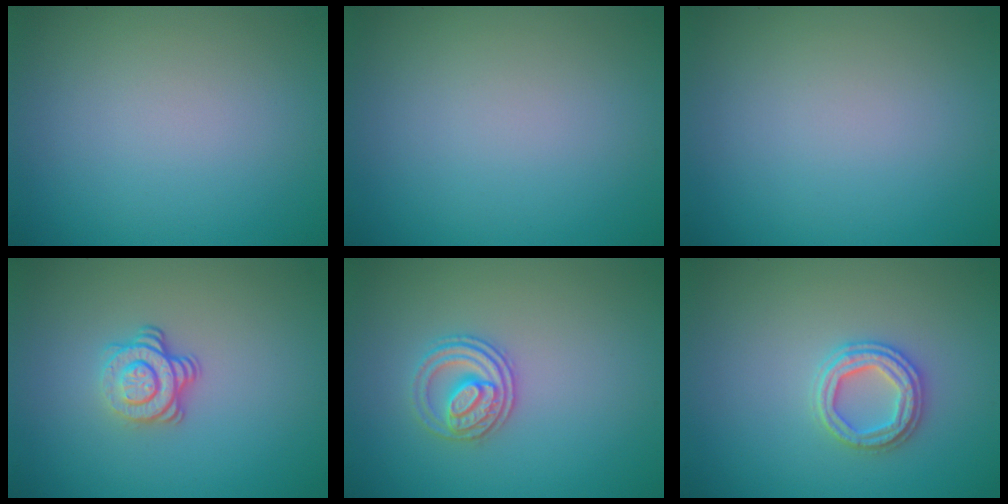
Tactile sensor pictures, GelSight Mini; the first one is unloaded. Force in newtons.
{"total": 0.0}
{"total": 0.0}
{"total": 3.6, "press": 2.4, "slide": 2.7}
{"total": 2.8, "press": 2.6, "slide": 1.1}
{"total": 2.7, "press": 2.7, "slide": 0.3}